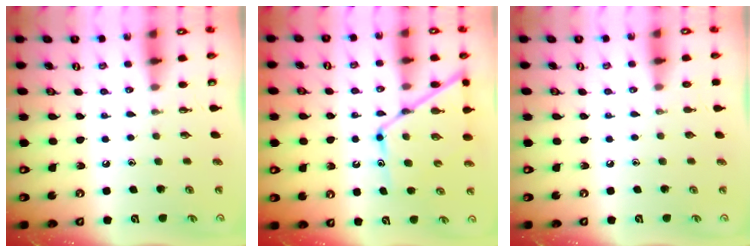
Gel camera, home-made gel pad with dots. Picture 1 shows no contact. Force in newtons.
{"total": 13.1, "press": 13.1, "slide": 1.1}
{"total": 0.0}